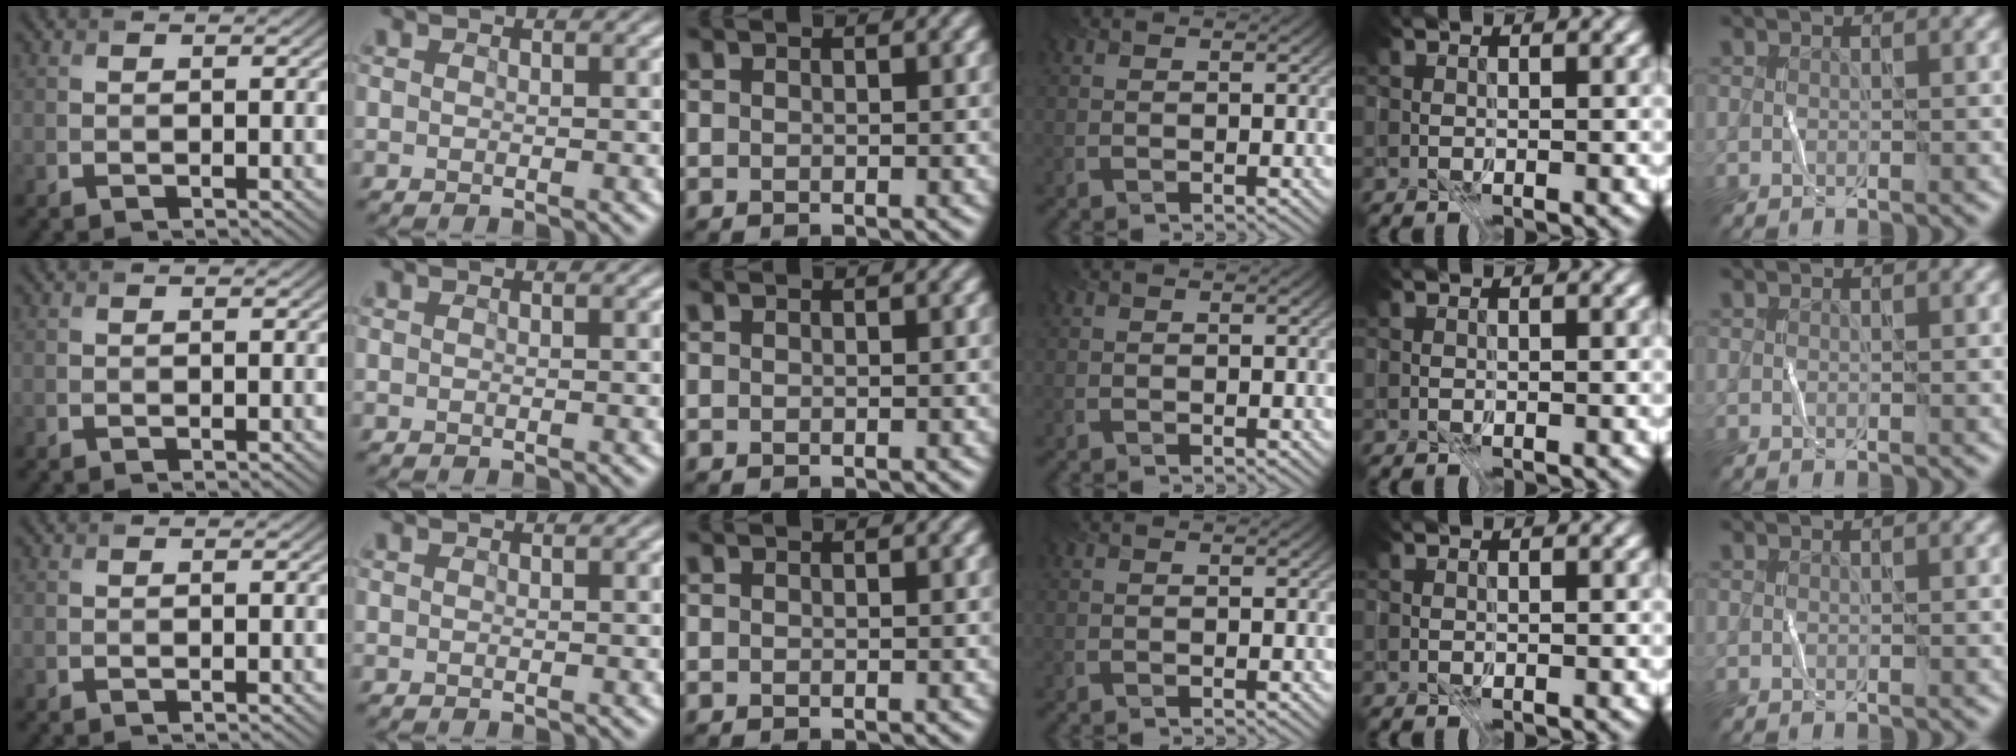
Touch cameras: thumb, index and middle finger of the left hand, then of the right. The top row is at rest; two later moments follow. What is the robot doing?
{"motion": "fold", "object": "file"}